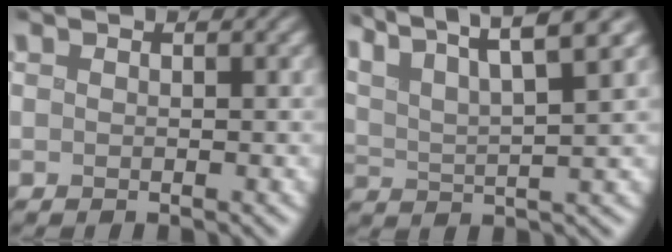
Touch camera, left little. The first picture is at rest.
{"total": 9.0, "force": [6.2, 2.3, 6.1], "torque": [-0.124, 0.018, 0.088]}